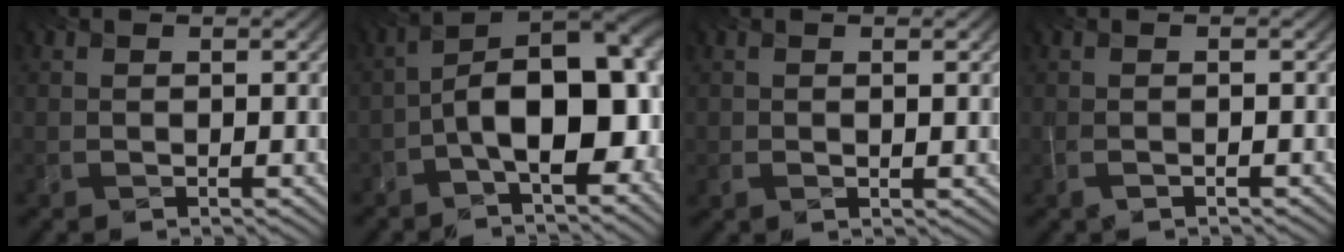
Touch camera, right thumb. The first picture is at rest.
{"total": 14.6, "force": [-3.5, 7.3, 12.1], "torque": [-0.176, 0.000, -0.061]}
{"total": 0.9, "force": [0.3, 0.1, 0.8], "torque": [-0.005, 0.001, -0.005]}
{"total": 0.5, "force": [-0.3, 0.1, 0.4], "torque": [-0.013, 0.004, -0.013]}